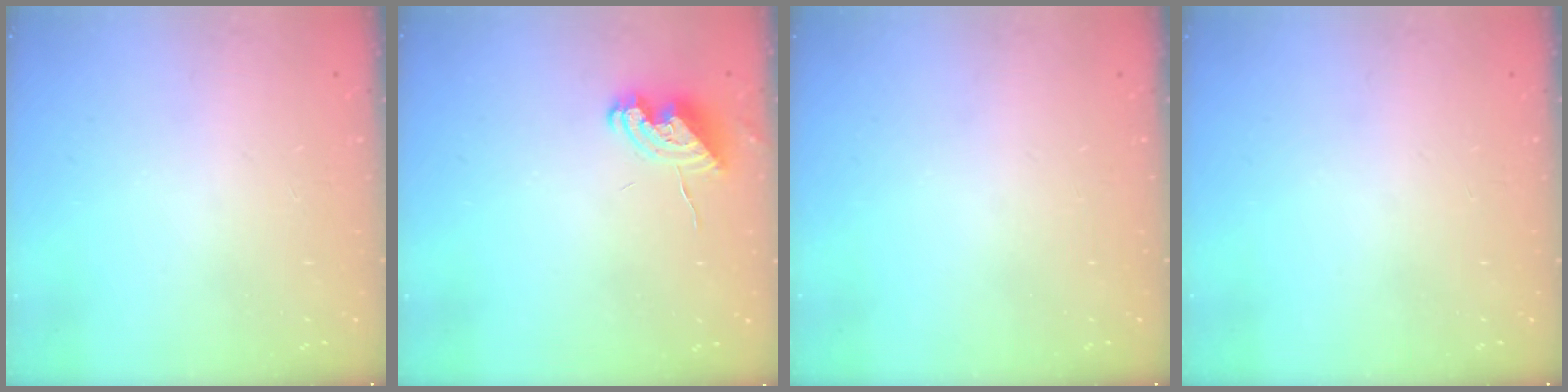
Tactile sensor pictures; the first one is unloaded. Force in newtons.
{"total": 7.9, "press": 7.9, "slide": 0.6}
{"total": 0.0}
{"total": 0.0}